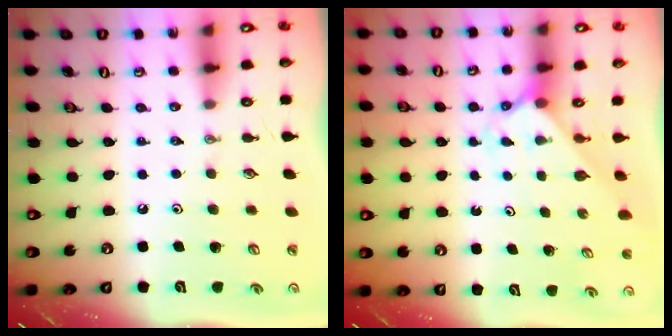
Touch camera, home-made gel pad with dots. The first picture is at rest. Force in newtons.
{"total": 2.5, "press": 2.5, "slide": 0.2}